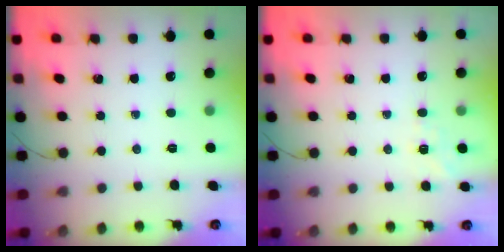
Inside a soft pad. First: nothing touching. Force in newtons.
{"total": 6.6, "press": 6.4, "slide": 1.7}